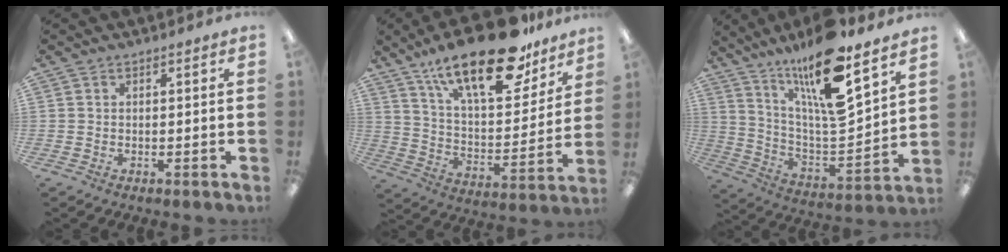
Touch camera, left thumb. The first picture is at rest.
{"total": 24.1, "force": [16.8, 8.8, 14.8], "torque": [-0.236, -0.098, 0.285]}
{"total": 17.9, "force": [13.2, 3.5, 11.6], "torque": [-0.215, -0.096, 0.217]}